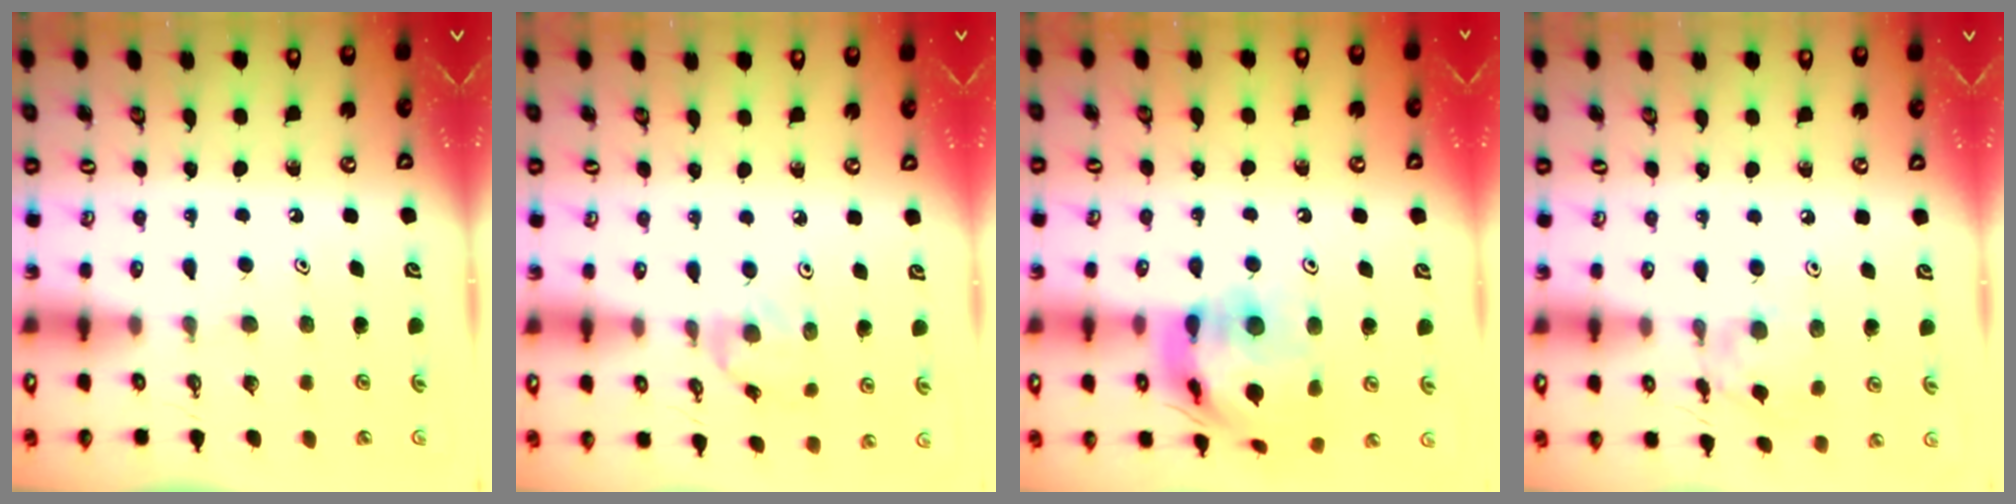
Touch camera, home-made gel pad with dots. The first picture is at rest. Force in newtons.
{"total": 2.0, "press": 2.0, "slide": 0.3}
{"total": 17.0, "press": 16.9, "slide": 2.0}
{"total": 4.2, "press": 4.2, "slide": 0.4}